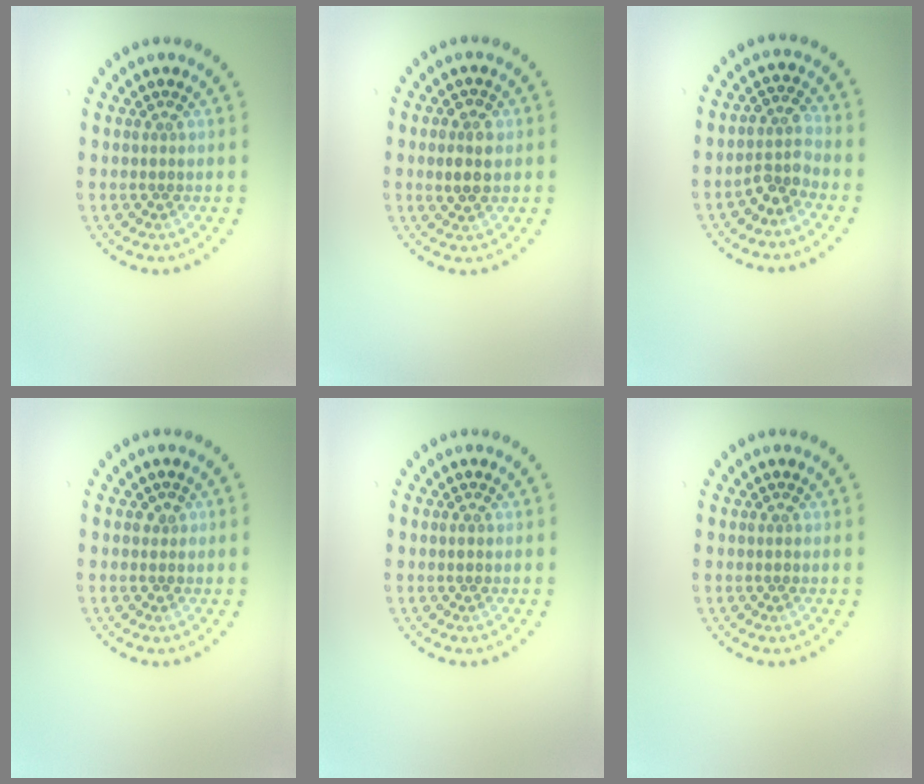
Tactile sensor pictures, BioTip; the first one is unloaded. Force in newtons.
{"total": 2.6, "press": 2.6, "slide": 0.2}
{"total": 2.5, "press": 2.0, "slide": 1.6}
{"total": 0.8, "press": 0.8, "slide": 0.2}
{"total": 0.7, "press": 0.7, "slide": 0.1}
{"total": 0.5, "press": 0.5, "slide": 0.1}